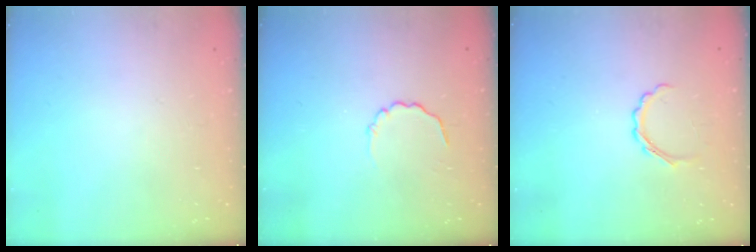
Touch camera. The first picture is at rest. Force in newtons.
{"total": 3.1, "press": 3.0, "slide": 1.0}
{"total": 4.1, "press": 3.9, "slide": 1.2}